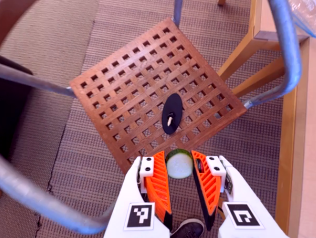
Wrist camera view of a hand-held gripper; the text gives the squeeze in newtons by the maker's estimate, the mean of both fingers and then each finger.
{"total": 10.1, "left": 10.0, "right": 10.2}